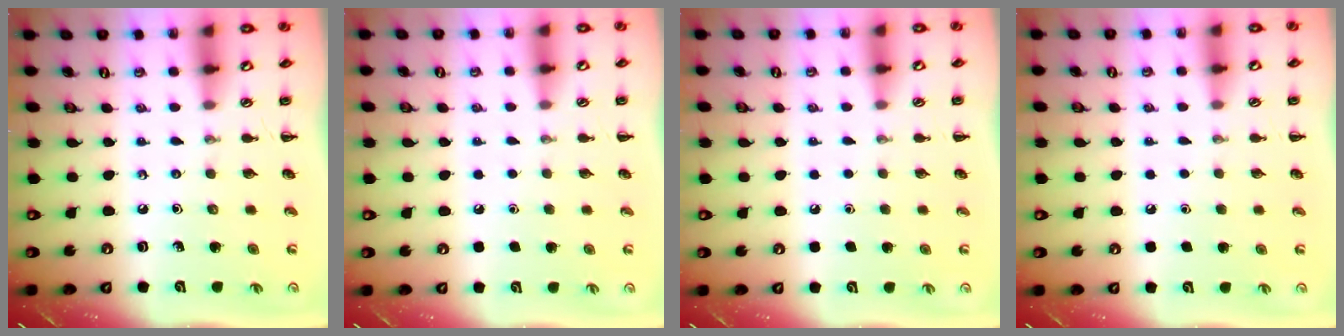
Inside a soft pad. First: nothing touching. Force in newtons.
{"total": 1.6, "press": 1.6, "slide": 0.1}
{"total": 1.6, "press": 1.6, "slide": 0.1}
{"total": 1.7, "press": 1.7, "slide": 0.1}